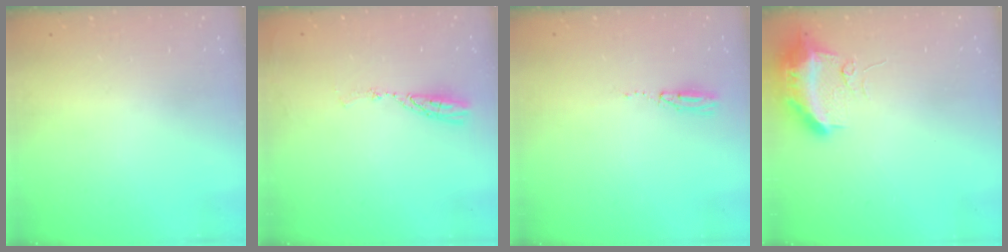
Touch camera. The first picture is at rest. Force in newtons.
{"total": 5.0, "press": 5.0, "slide": 0.6}
{"total": 14.6, "press": 5.0, "slide": 13.7}
{"total": 12.3, "press": 10.8, "slide": 5.9}